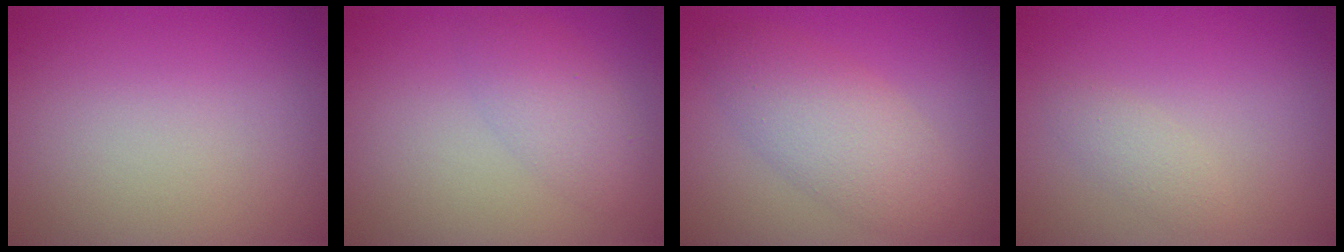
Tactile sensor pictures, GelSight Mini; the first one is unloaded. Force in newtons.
{"total": 2.7, "press": 2.7, "slide": 0.2}
{"total": 4.7, "press": 4.7, "slide": 0.0}
{"total": 1.3, "press": 1.3, "slide": 0.1}